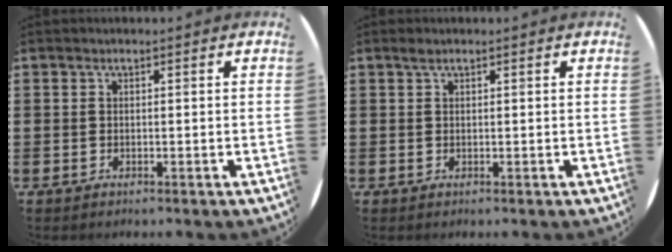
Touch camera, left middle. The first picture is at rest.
{"total": 0.6, "force": [0.5, 0.2, 0.3], "torque": [0.001, -0.001, 0.007]}